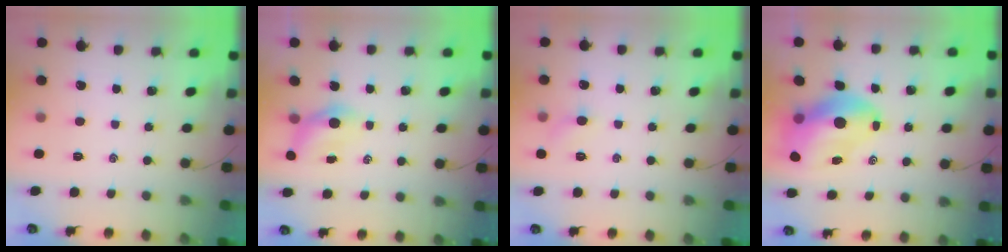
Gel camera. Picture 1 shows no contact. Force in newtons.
{"total": 4.1, "press": 4.0, "slide": 0.7}
{"total": 4.0, "press": 3.8, "slide": 1.4}
{"total": 13.2, "press": 12.5, "slide": 4.2}